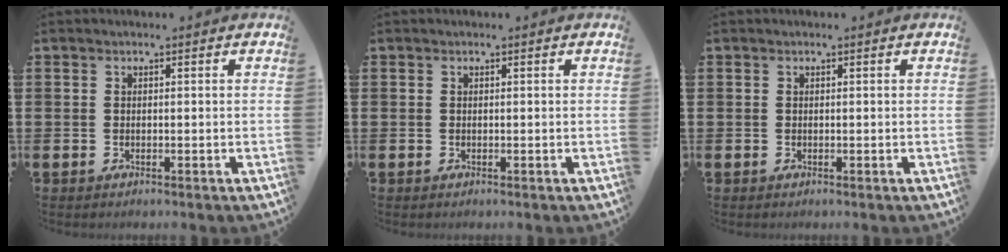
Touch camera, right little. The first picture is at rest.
{"total": 0.0}
{"total": 0.0}